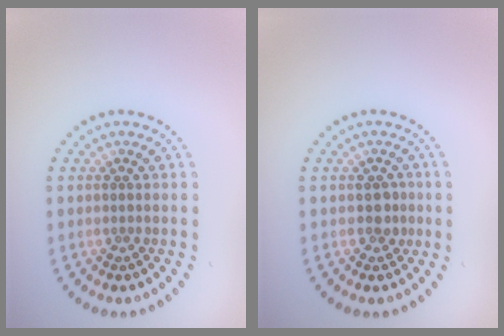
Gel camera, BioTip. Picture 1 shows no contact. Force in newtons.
{"total": 1.4, "press": 1.3, "slide": 0.5}